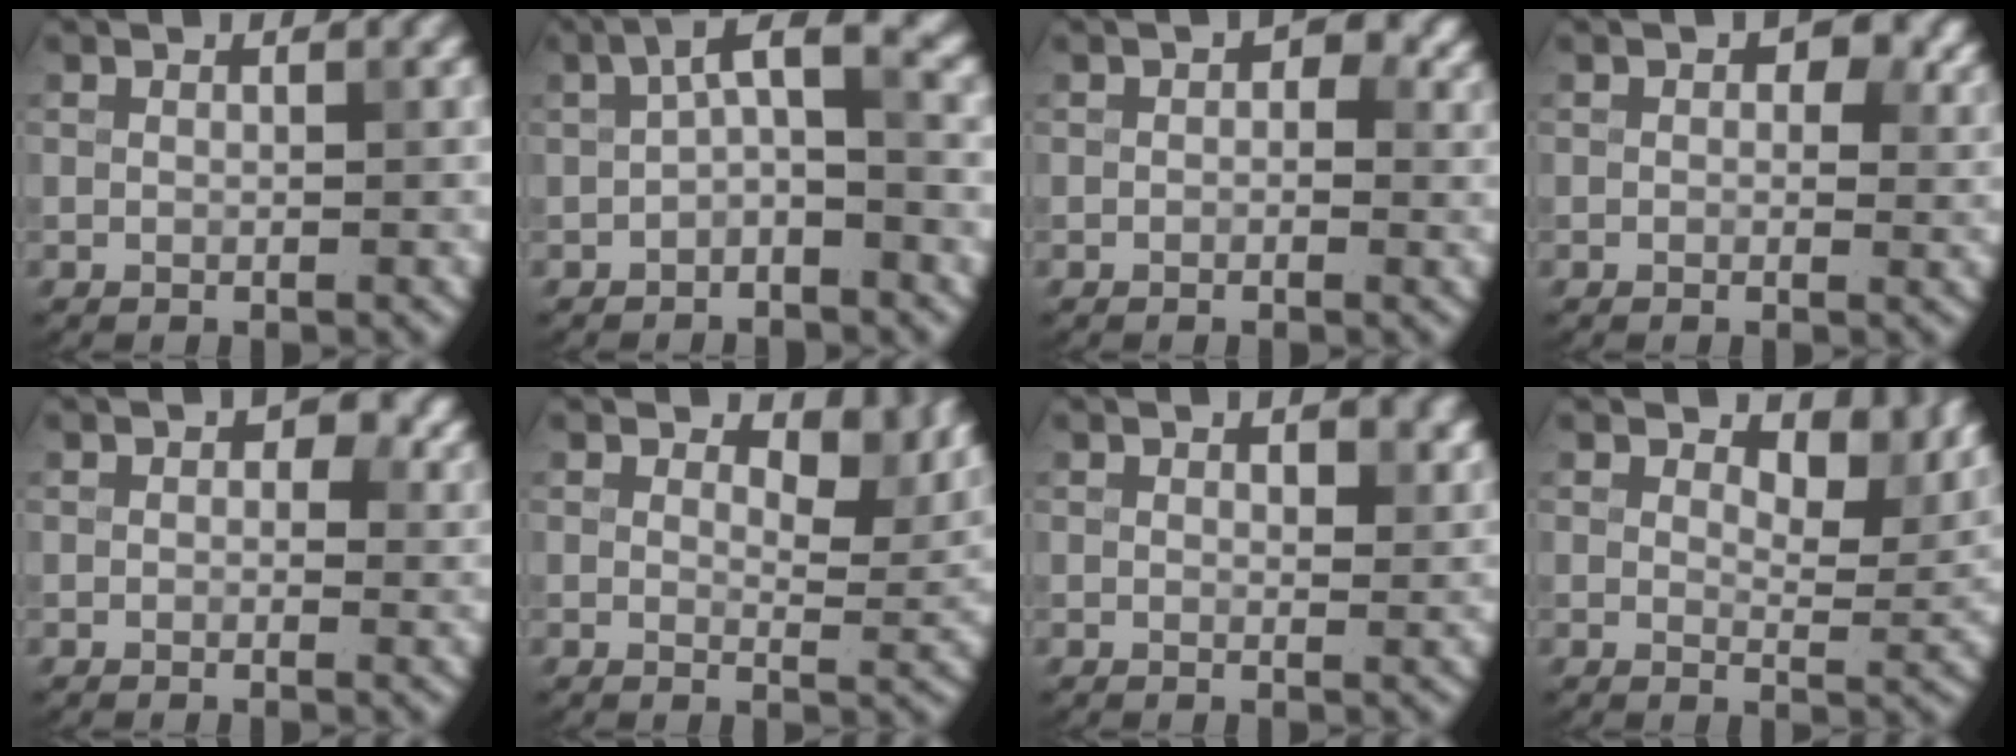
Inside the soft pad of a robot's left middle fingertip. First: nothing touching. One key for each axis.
{"total": 3.3, "fx": -0.2, "fy": 1.0, "fz": 3.2, "tx": -0.054, "ty": 0.017, "tz": -0.013}
{"total": 2.8, "fx": 0.6, "fy": 1.9, "fz": 2.0, "tx": -0.012, "ty": -0.001, "tz": 0.002}
{"total": 3.9, "fx": 1.3, "fy": 2.6, "fz": 2.7, "tx": -0.022, "ty": -0.007, "tz": 0.014}
{"total": 3.4, "fx": 1.0, "fy": 2.3, "fz": 2.3, "tx": -0.016, "ty": -0.006, "tz": 0.011}
{"total": 4.9, "fx": 2.6, "fy": 2.5, "fz": 3.4, "tx": -0.047, "ty": -0.008, "tz": 0.033}
{"total": 1.9, "fx": 1.0, "fy": 1.0, "fz": 1.3, "tx": -0.014, "ty": -0.006, "tz": 0.017}
{"total": 5.6, "fx": 3.3, "fy": 2.7, "fz": 3.7, "tx": -0.050, "ty": -0.008, "tz": 0.040}